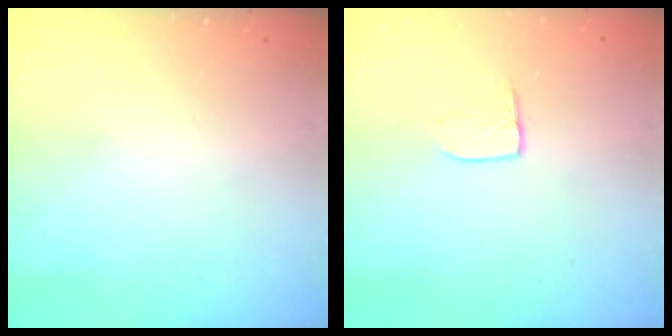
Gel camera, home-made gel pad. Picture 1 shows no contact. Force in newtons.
{"total": 6.8, "press": 6.8, "slide": 0.5}